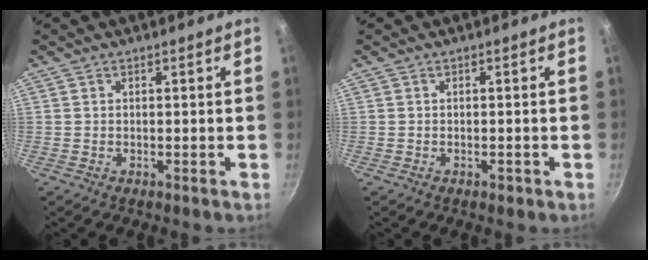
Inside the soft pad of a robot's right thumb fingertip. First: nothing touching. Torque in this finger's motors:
{"motor_torque": [0.13, -0.09, 0.29, -0.10, -0.01]}